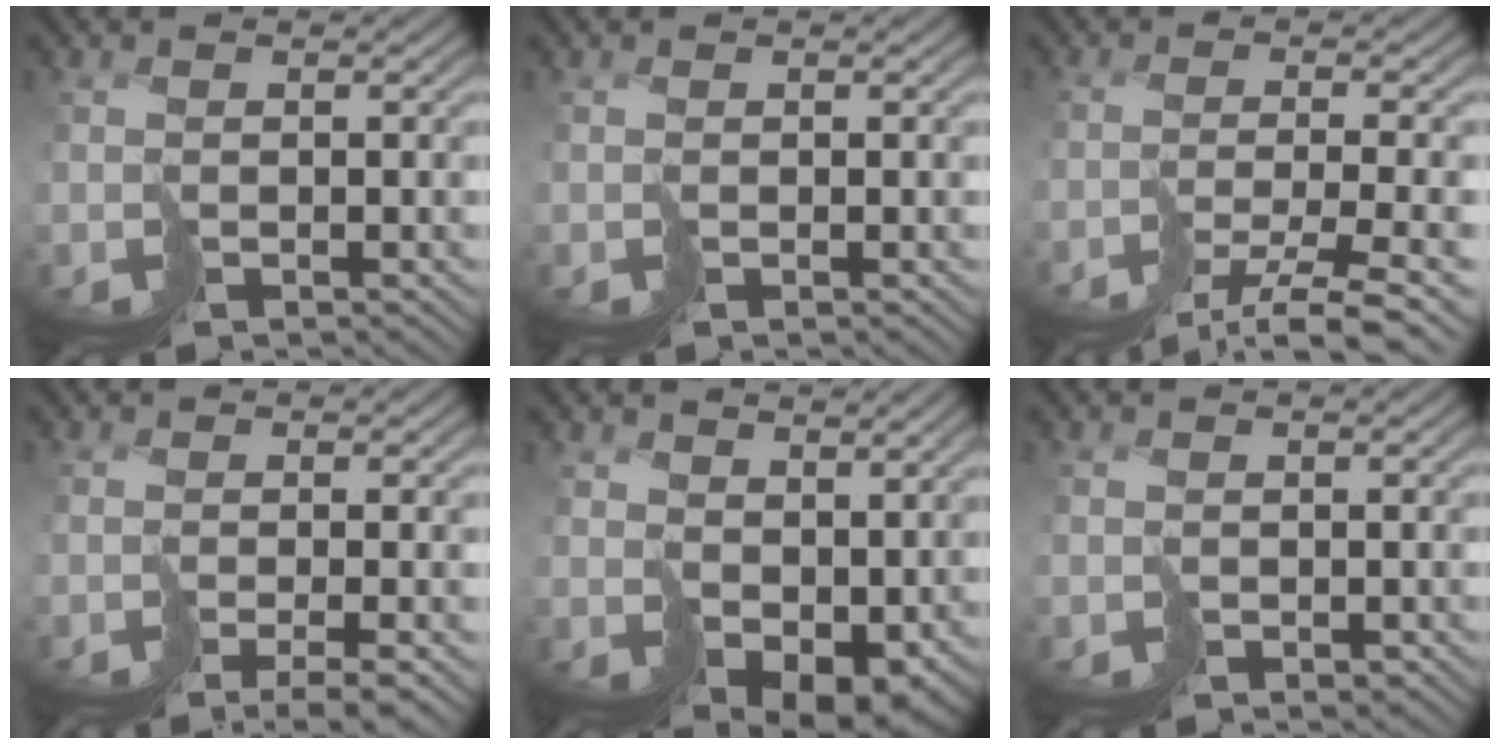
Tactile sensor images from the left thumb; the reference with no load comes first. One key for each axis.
{"total": 0.0}
{"total": 7.6, "fx": -6.1, "fy": 0.8, "fz": 4.6, "tx": -0.066, "ty": -0.006, "tz": -0.085}
{"total": 3.8, "fx": -2.3, "fy": 0.4, "fz": 2.9, "tx": -0.041, "ty": -0.007, "tz": -0.030}
{"total": 9.3, "fx": 3.0, "fy": 6.3, "fz": 6.1, "tx": -0.134, "ty": -0.033, "tz": 0.085}
{"total": 0.8, "fx": 0.1, "fy": 0.7, "fz": 0.4, "tx": -0.003, "ty": -0.002, "tz": 0.004}